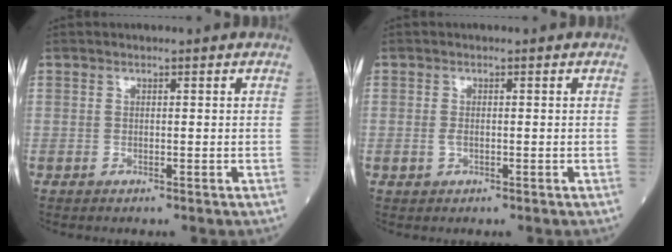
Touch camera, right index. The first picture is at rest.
{"total": 1.1, "force": [-0.3, 0.6, 0.8], "torque": [-0.019, 0.000, -0.004]}